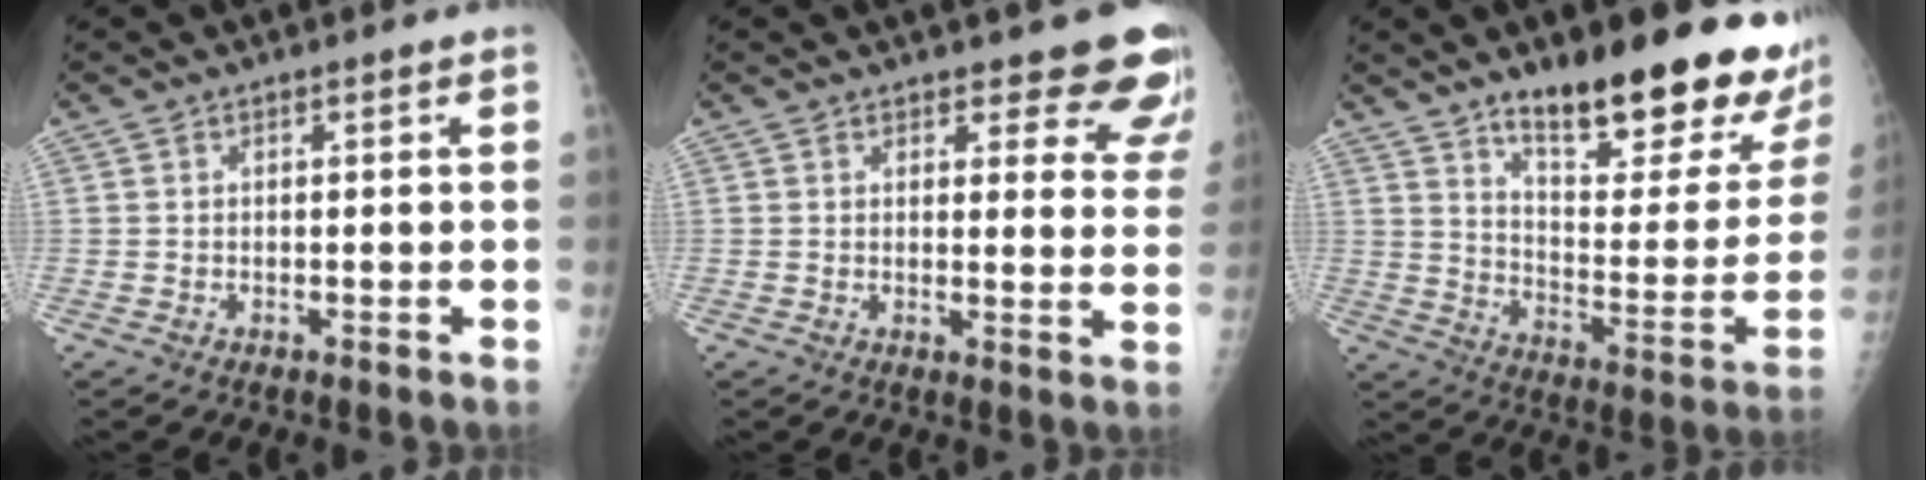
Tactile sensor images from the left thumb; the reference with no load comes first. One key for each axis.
{"total": 6.9, "fx": 5.6, "fy": 2.3, "fz": 3.2, "tx": 0.000, "ty": -0.030, "tz": 0.051}
{"total": 26.3, "fx": 17.8, "fy": 7.4, "fz": 17.8, "tx": -0.210, "ty": -0.100, "tz": 0.261}